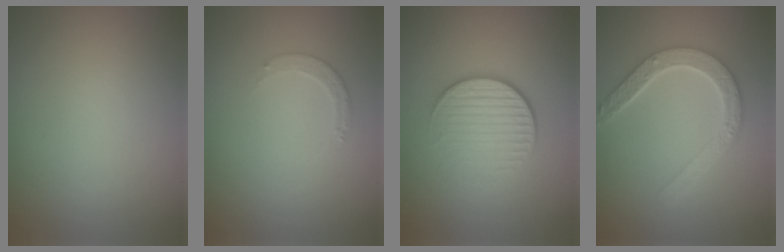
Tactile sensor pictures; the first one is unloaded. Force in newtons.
{"total": 1.5, "press": 1.5, "slide": 0.2}
{"total": 4.2, "press": 2.6, "slide": 3.2}
{"total": 4.7, "press": 3.7, "slide": 2.9}